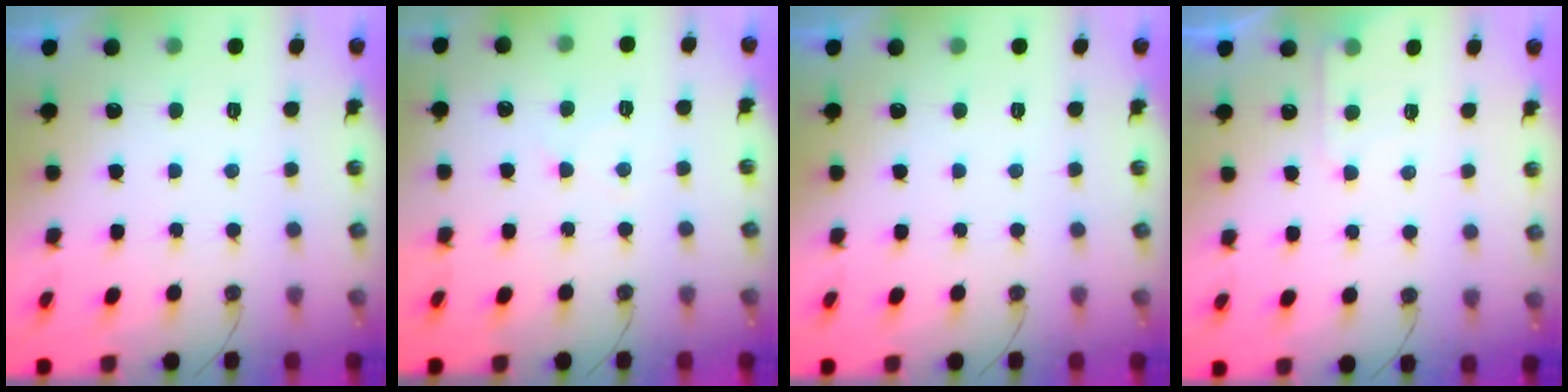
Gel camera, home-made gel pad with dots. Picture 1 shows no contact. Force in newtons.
{"total": 5.8, "press": 5.8, "slide": 1.0}
{"total": 0.0}
{"total": 6.0, "press": 6.0, "slide": 0.8}